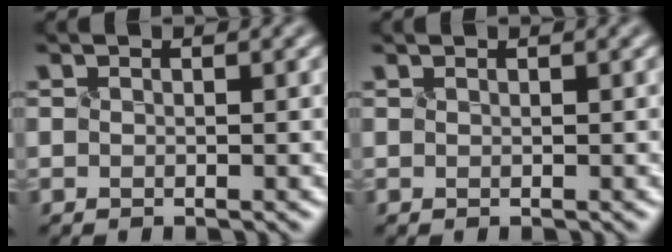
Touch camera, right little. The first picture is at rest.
{"total": 0.0}